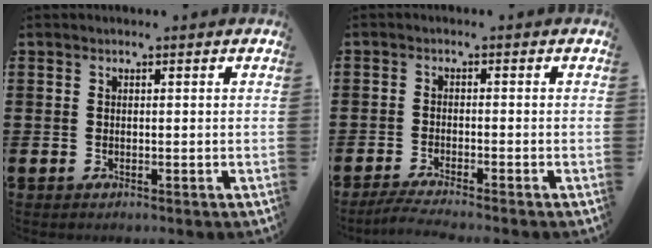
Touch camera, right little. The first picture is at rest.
{"total": 2.3, "force": [-1.9, -0.1, 1.2], "torque": [-0.018, 0.001, -0.036]}